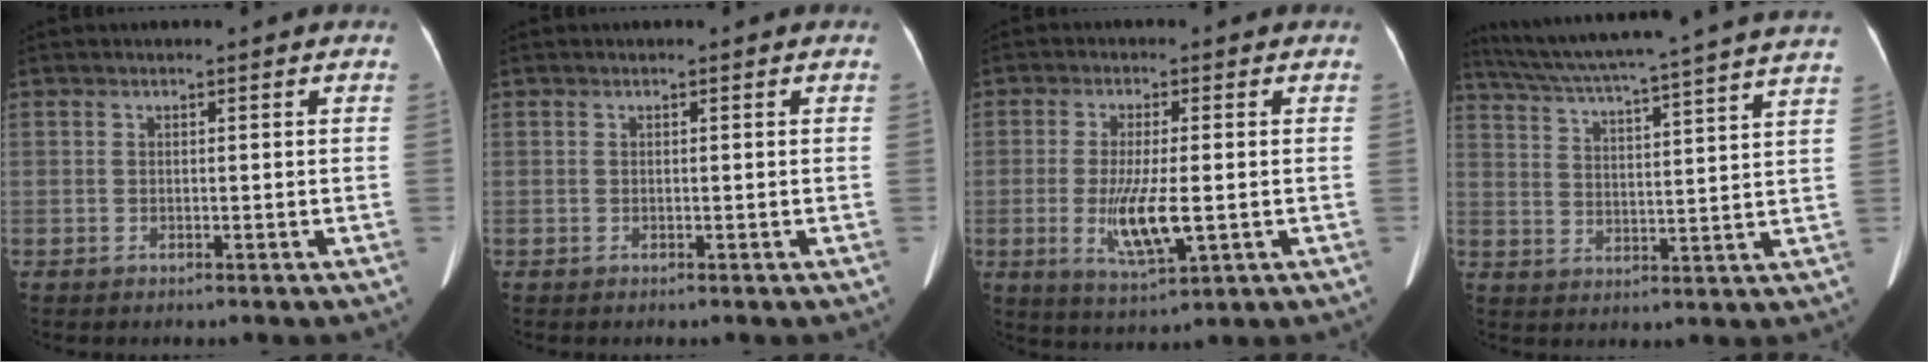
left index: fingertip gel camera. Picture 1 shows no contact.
{"total": 0.0}
{"total": 7.6, "force": [-1.1, 1.6, 7.4], "torque": [-0.146, -0.019, -0.016]}
{"total": 24.5, "force": [21.7, -1.2, 11.3], "torque": [-0.197, -0.018, 0.292]}